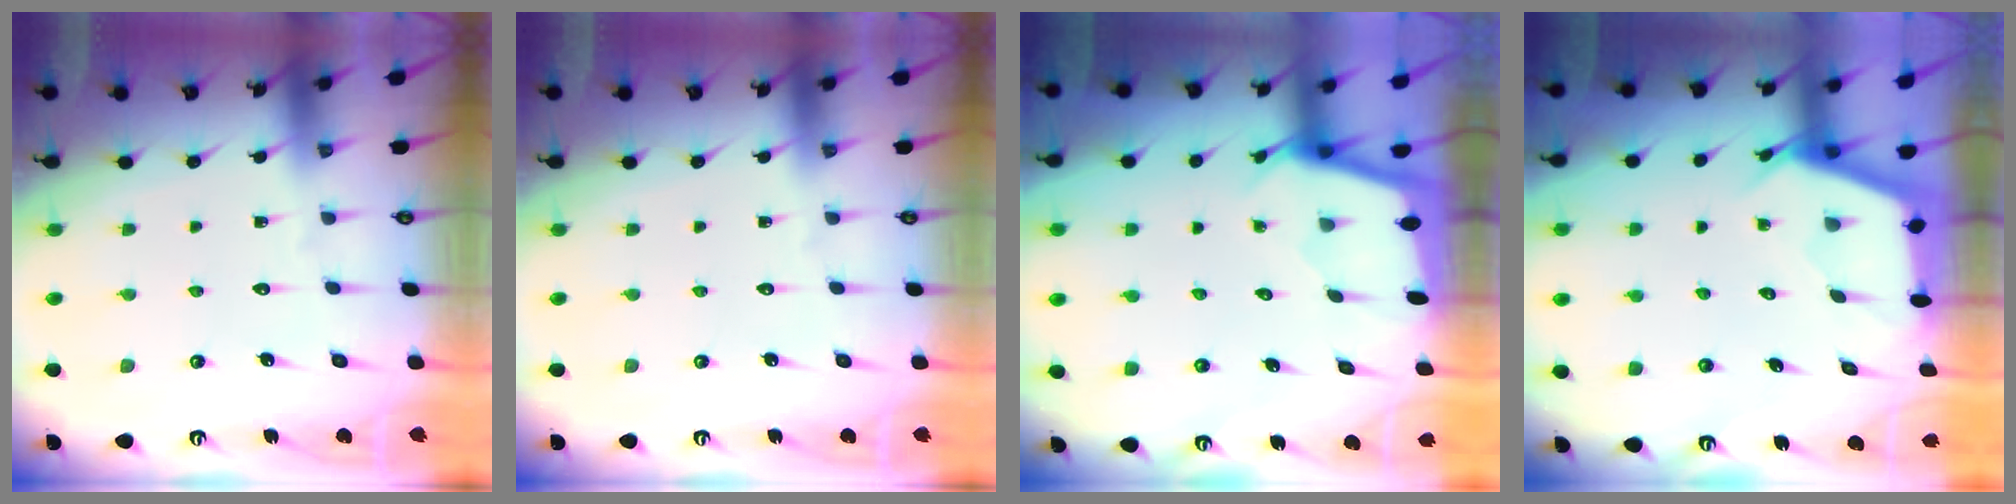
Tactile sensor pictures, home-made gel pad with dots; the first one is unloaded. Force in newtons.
{"total": 0.0}
{"total": 1.7, "press": 1.7, "slide": 0.2}
{"total": 2.8, "press": 2.8, "slide": 0.3}